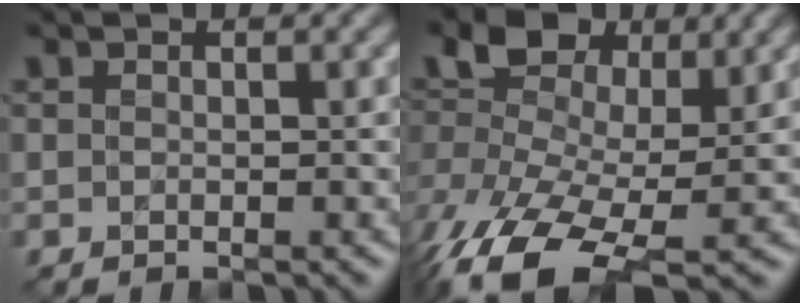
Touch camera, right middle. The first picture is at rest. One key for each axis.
{"total": 9.8, "fx": -1.3, "fy": 6.3, "fz": 7.5, "tx": -0.165, "ty": 0.002, "tz": -0.040}